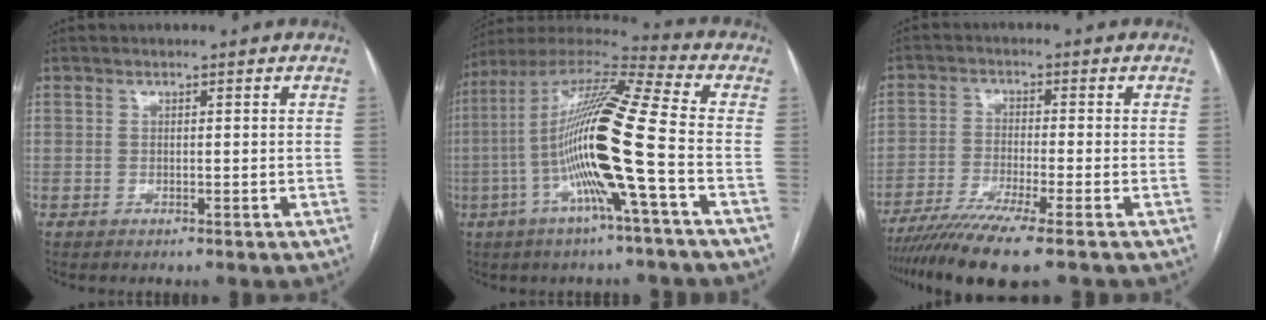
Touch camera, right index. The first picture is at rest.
{"total": 18.5, "force": [-3.7, -0.2, 18.1], "torque": [-0.346, 0.005, -0.083]}
{"total": 9.6, "force": [-7.2, -0.6, 6.4], "torque": [-0.107, -0.023, -0.119]}